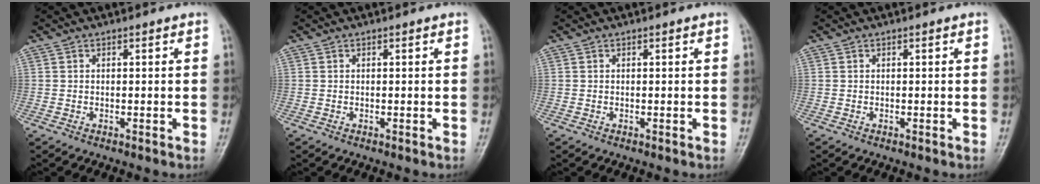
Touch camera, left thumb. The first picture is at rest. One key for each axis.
{"total": 0.0}
{"total": 0.0}
{"total": 0.0}